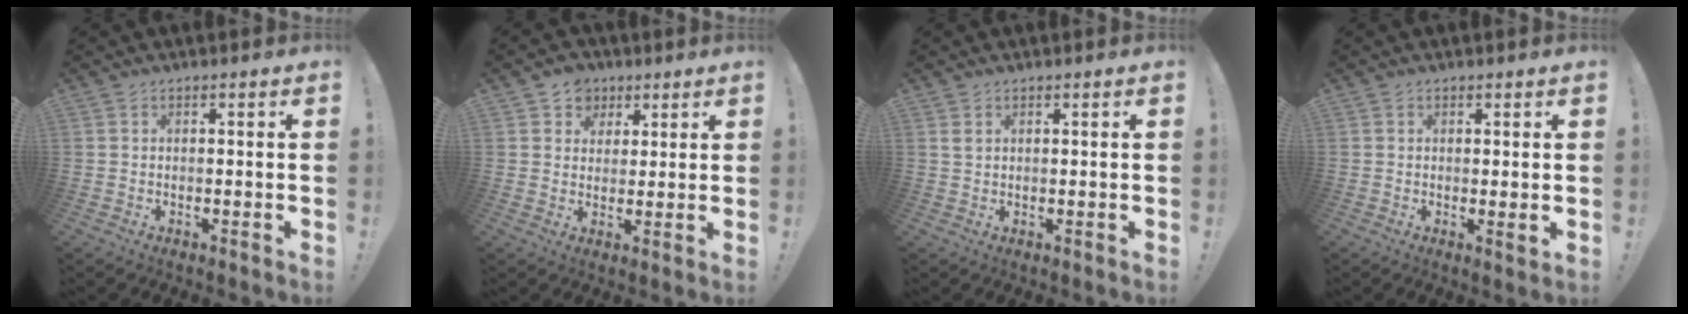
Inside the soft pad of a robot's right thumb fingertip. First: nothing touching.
{"total": 6.2, "force": [2.6, 5.5, 1.1], "torque": [-0.015, -0.017, 0.052]}
{"total": 1.3, "force": [0.7, 0.7, 0.8], "torque": [-0.016, 0.000, 0.013]}
{"total": 1.6, "force": [0.7, 0.2, 1.4], "torque": [-0.013, -0.005, 0.009]}